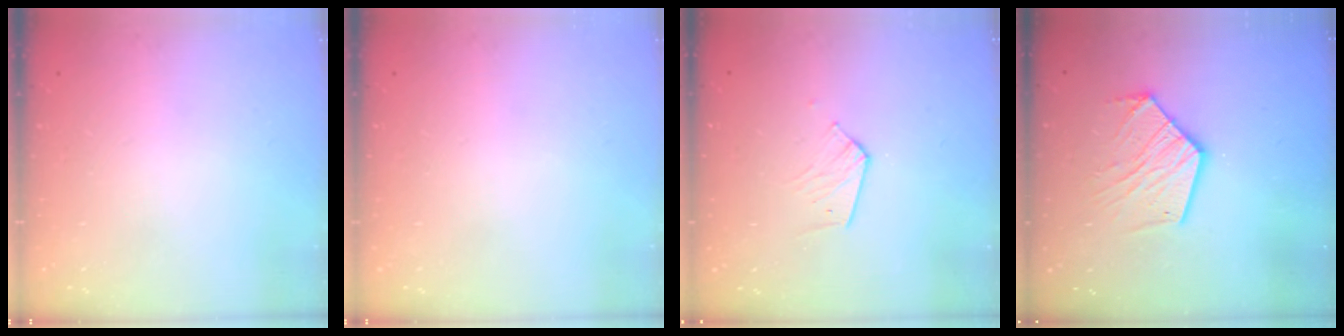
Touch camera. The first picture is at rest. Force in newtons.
{"total": 0.0}
{"total": 4.9, "press": 4.8, "slide": 0.4}
{"total": 14.2, "press": 14.1, "slide": 1.2}